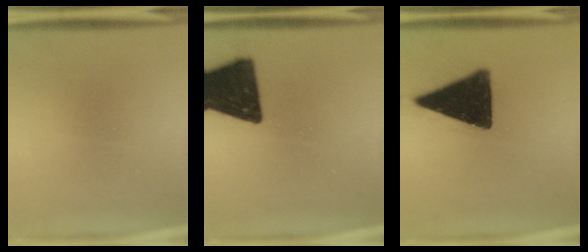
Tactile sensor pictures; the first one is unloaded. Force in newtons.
{"total": 19.5}
{"total": 16.6}